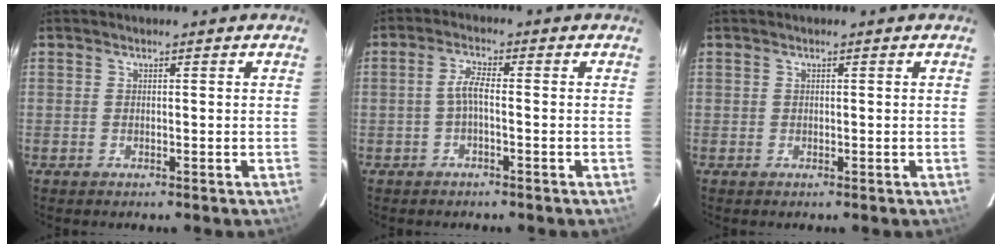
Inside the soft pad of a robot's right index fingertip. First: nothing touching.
{"total": 2.7, "force": [-0.9, 0.4, 2.5], "torque": [-0.056, 0.007, -0.018]}
{"total": 0.0}